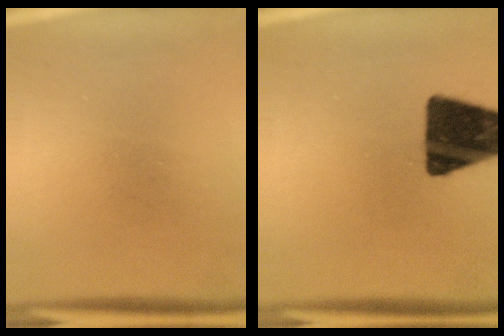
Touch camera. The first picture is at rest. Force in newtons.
{"total": 16.5}